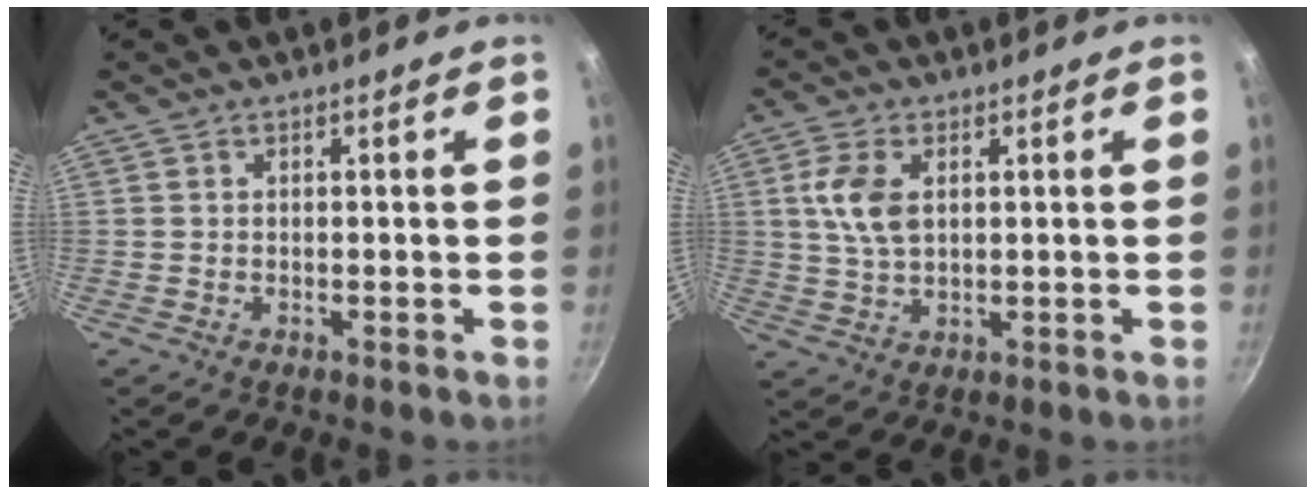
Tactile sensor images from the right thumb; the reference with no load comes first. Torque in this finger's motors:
{"motor_torque": [0.01, 0.44, 0.80, 0.06, 0.04]}